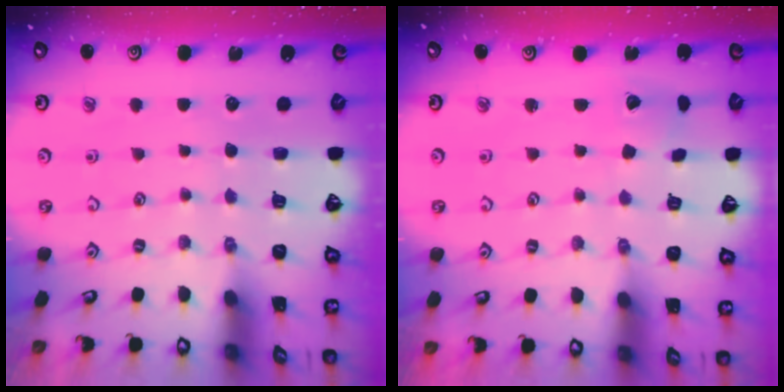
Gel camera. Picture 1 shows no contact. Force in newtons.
{"total": 2.8, "press": 2.8, "slide": 0.4}